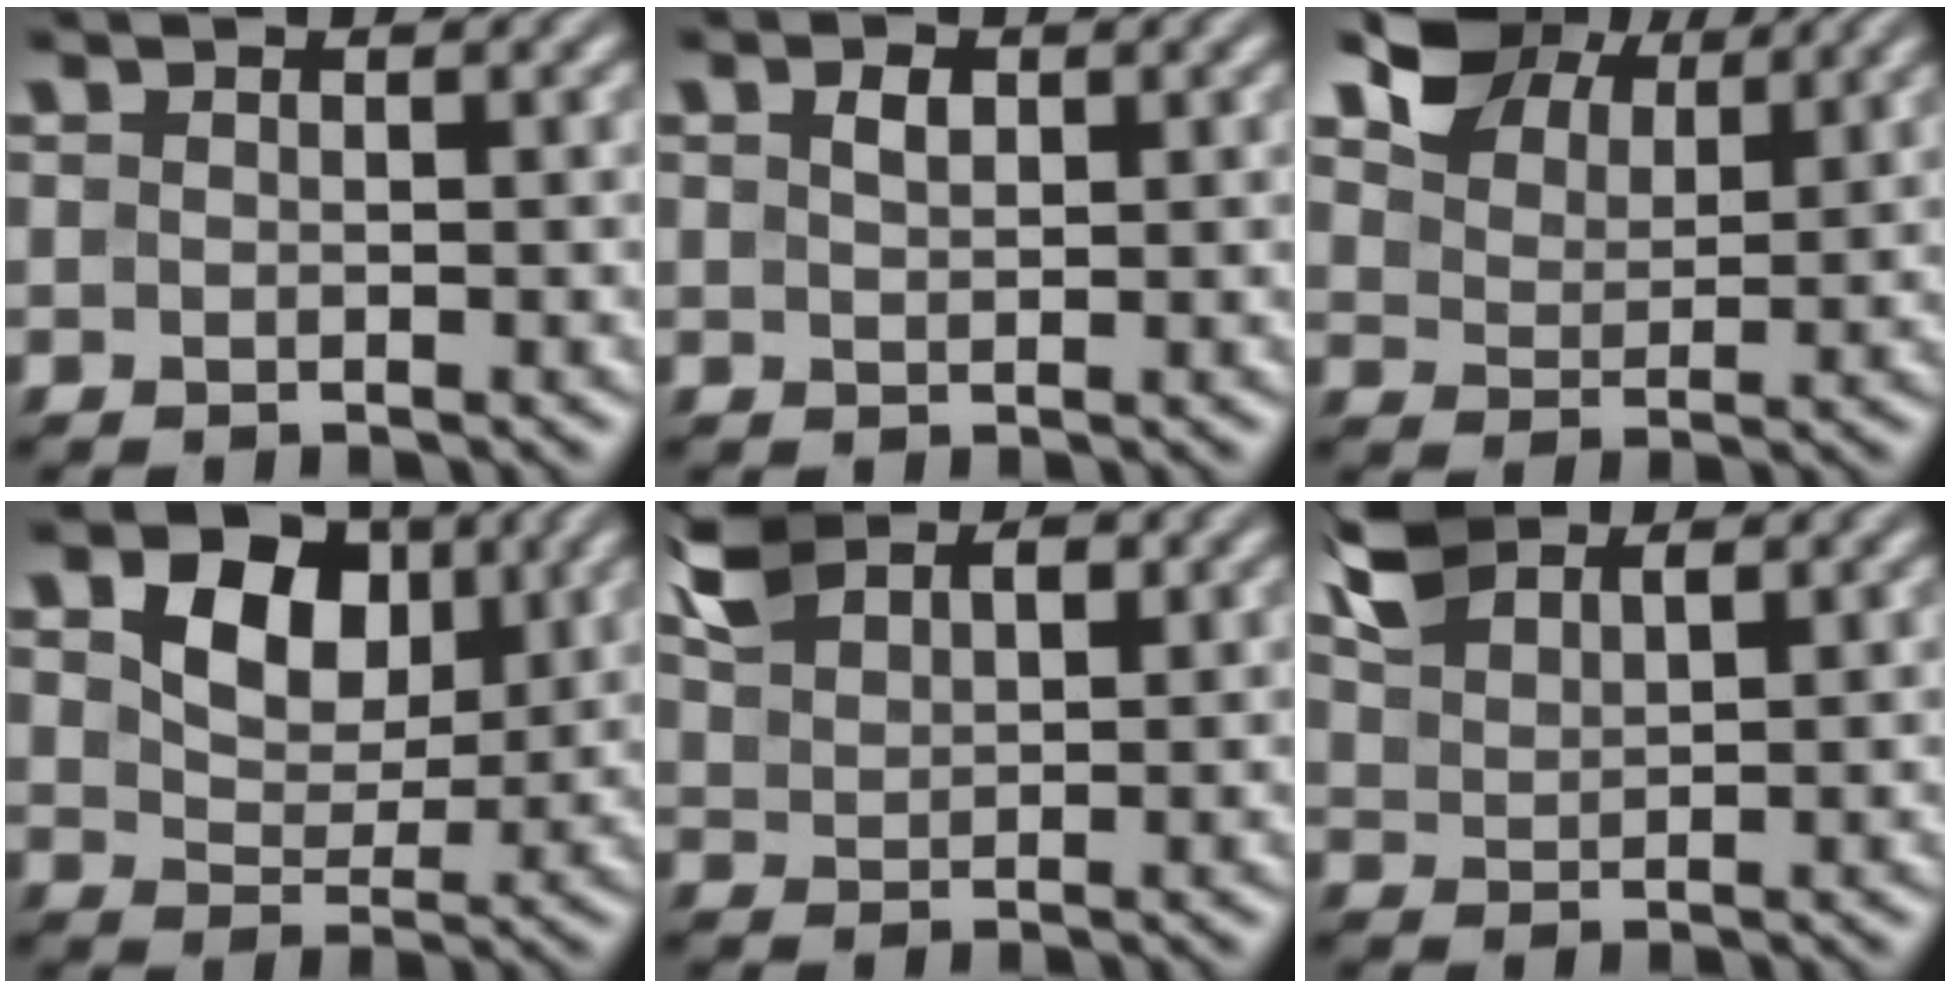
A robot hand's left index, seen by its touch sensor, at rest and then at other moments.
{"total": 1.4, "force": [0.7, 0.8, 0.9], "torque": [-0.018, 0.002, 0.013]}
{"total": 5.8, "force": [4.5, 2.9, 2.2], "torque": [-0.055, 0.012, 0.083]}
{"total": 6.9, "force": [2.7, 4.7, 4.3], "torque": [-0.090, -0.001, 0.033]}
{"total": 3.9, "force": [2.3, 2.3, 2.0], "torque": [-0.048, 0.005, 0.049]}
{"total": 3.6, "force": [2.8, 1.6, 1.6], "torque": [-0.045, 0.007, 0.060]}